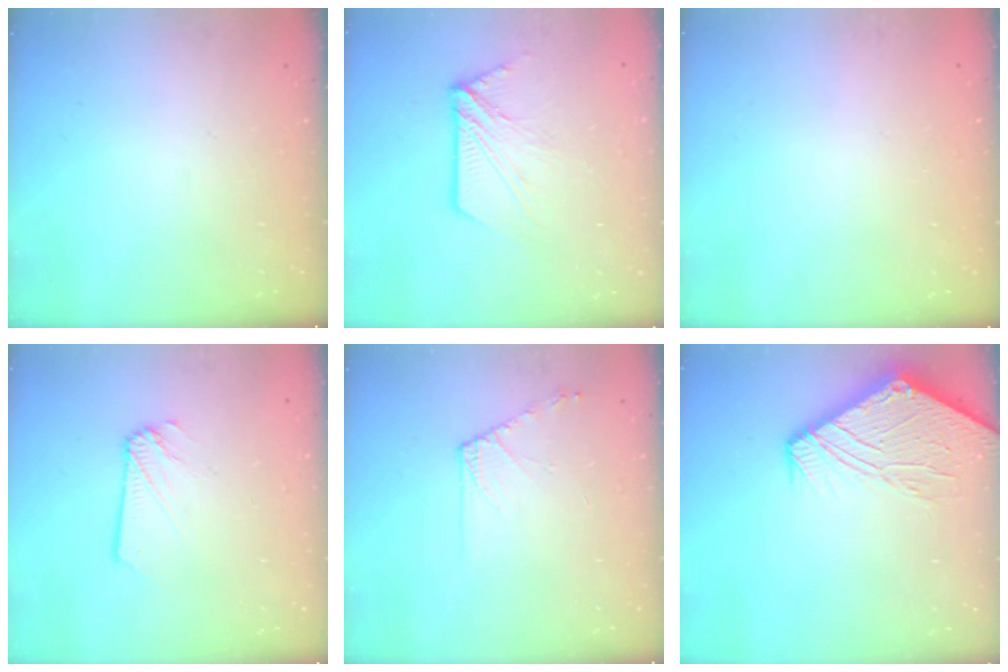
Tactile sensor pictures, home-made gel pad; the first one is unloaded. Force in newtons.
{"total": 10.0, "press": 10.0, "slide": 0.8}
{"total": 0.0}
{"total": 1.2, "press": 1.2, "slide": 0.1}
{"total": 6.5, "press": 6.4, "slide": 1.1}
{"total": 13.5, "press": 13.4, "slide": 1.8}